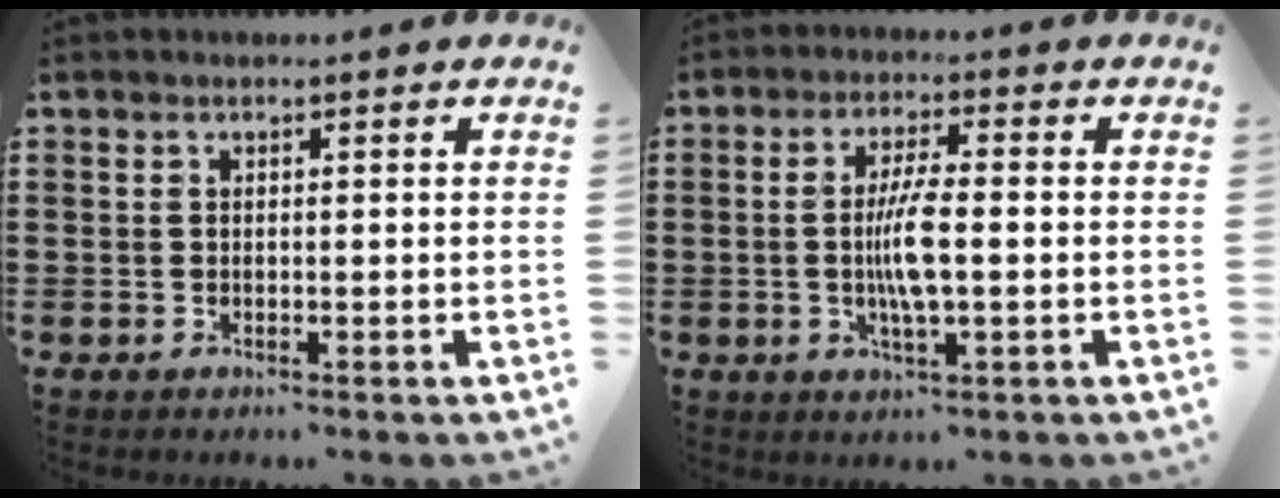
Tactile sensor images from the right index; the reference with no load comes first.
{"total": 6.2, "force": [-0.6, 1.1, 6.0], "torque": [-0.126, -0.006, -0.019]}